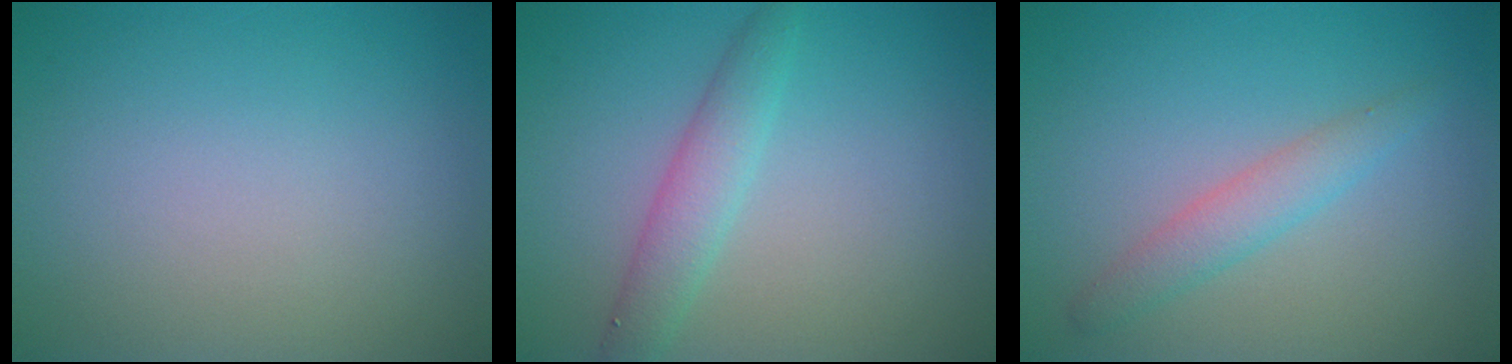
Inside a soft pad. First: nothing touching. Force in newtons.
{"total": 2.8, "press": 2.8, "slide": 0.2}
{"total": 2.3, "press": 2.3, "slide": 0.0}